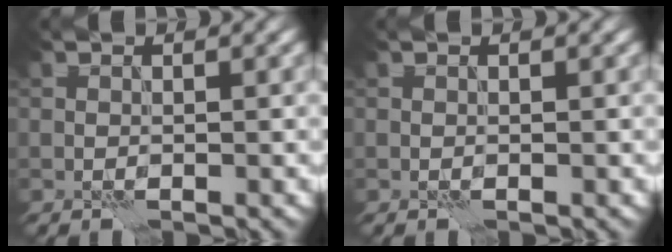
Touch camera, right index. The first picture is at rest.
{"total": 0.0}